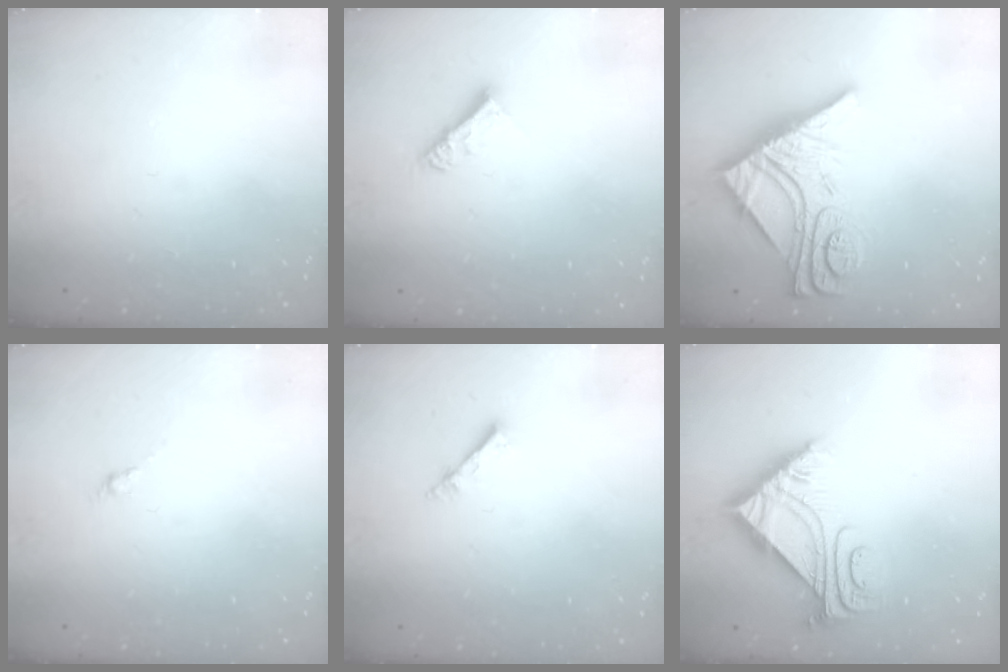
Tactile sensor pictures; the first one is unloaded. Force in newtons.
{"total": 6.7, "press": 6.7, "slide": 0.6}
{"total": 14.7, "press": 14.7, "slide": 1.3}
{"total": 0.0}
{"total": 2.6, "press": 2.6, "slide": 0.3}
{"total": 8.3, "press": 8.3, "slide": 0.7}